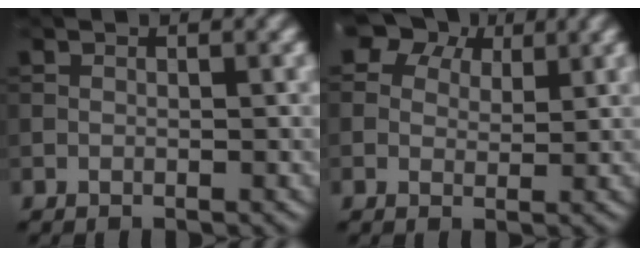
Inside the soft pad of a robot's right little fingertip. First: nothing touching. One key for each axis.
{"total": 6.6, "fx": 4.4, "fy": 4.1, "fz": 2.8, "tx": -0.056, "ty": 0.014, "tz": 0.054}